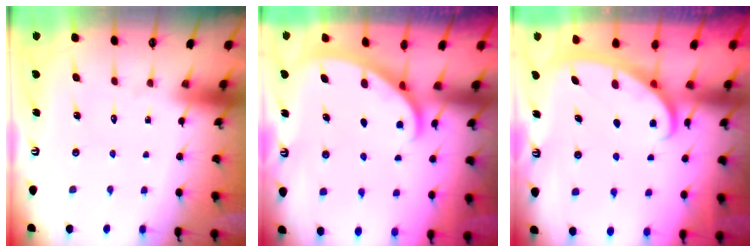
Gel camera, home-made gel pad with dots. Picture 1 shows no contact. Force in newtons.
{"total": 2.0, "press": 2.0, "slide": 0.1}
{"total": 2.7, "press": 2.7, "slide": 0.4}